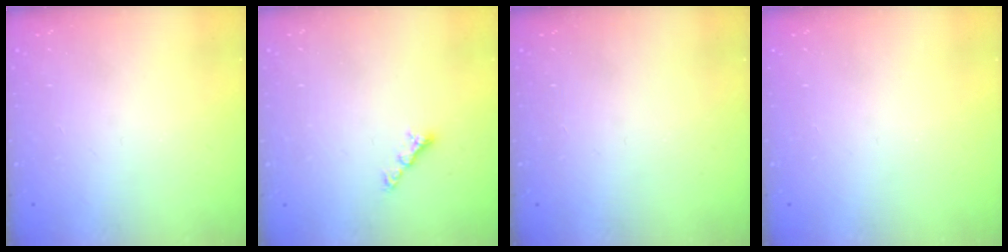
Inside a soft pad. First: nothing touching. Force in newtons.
{"total": 4.1, "press": 4.1, "slide": 0.5}
{"total": 0.0}
{"total": 0.0}